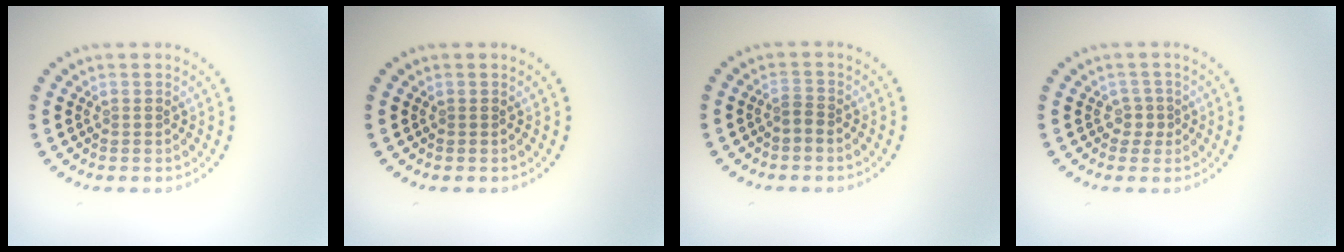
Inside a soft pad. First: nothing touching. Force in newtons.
{"total": 0.0}
{"total": 1.2, "press": 0.8, "slide": 0.9}
{"total": 1.4, "press": 1.0, "slide": 1.0}